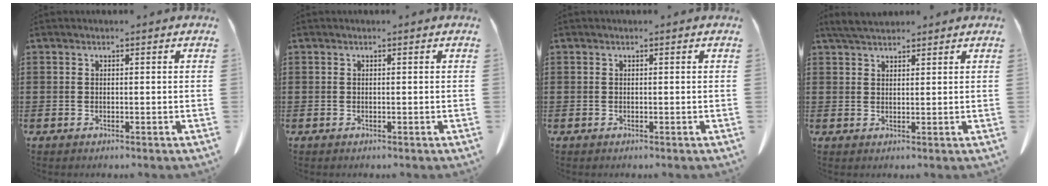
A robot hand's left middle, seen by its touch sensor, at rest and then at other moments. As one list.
[{"total": 0.0}, {"total": 0.0}, {"total": 3.1, "force": [2.8, 0.7, 1.2], "torque": [-0.031, -0.001, 0.054]}]